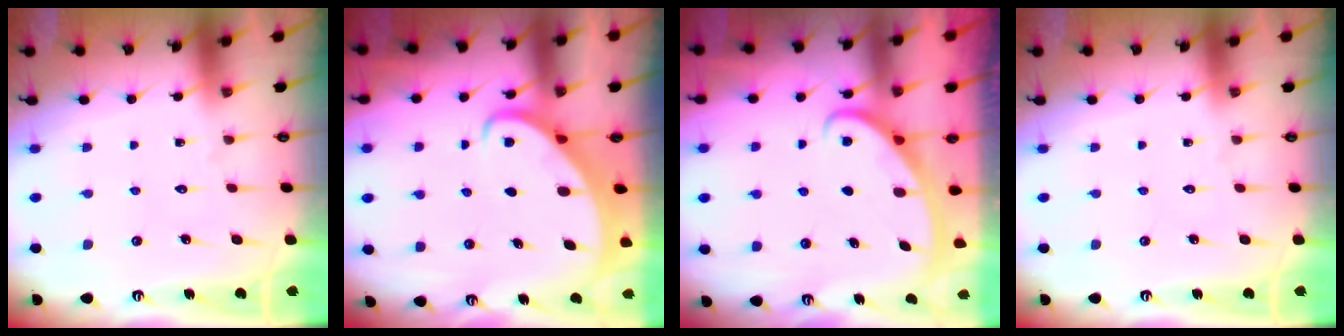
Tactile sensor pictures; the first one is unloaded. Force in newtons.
{"total": 2.8, "press": 2.7, "slide": 0.3}
{"total": 2.7, "press": 2.7, "slide": 0.4}
{"total": 0.0}